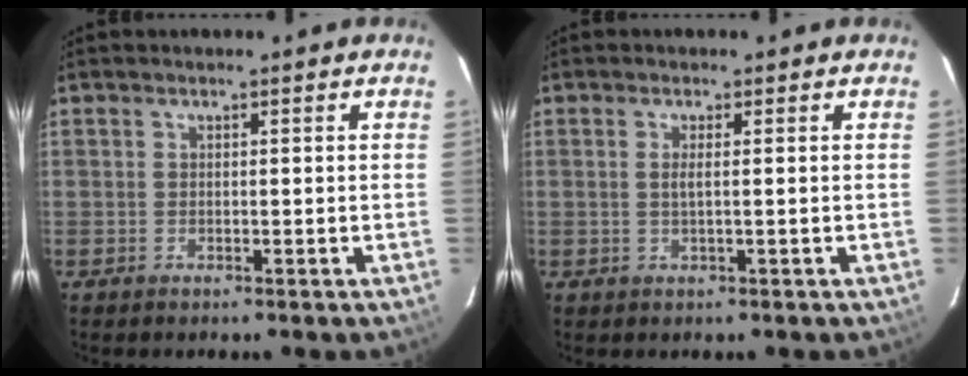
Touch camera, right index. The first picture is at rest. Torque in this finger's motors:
{"motor_torque": [0.04, 0.07, -0.04, 0.00]}